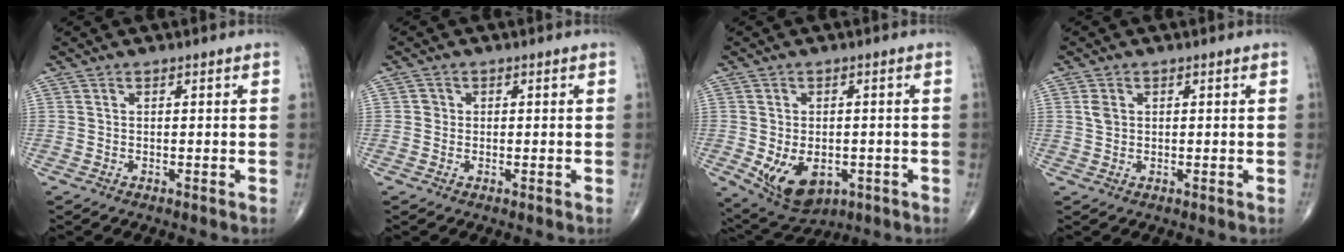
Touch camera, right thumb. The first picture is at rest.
{"total": 1.2, "force": [0.0, 1.2, 0.3], "torque": [0.002, 0.003, -0.002]}
{"total": 10.2, "force": [-3.1, 6.5, 7.2], "torque": [-0.106, -0.002, -0.032]}
{"total": 1.9, "force": [0.4, 1.5, 1.1], "torque": [-0.019, 0.001, 0.010]}